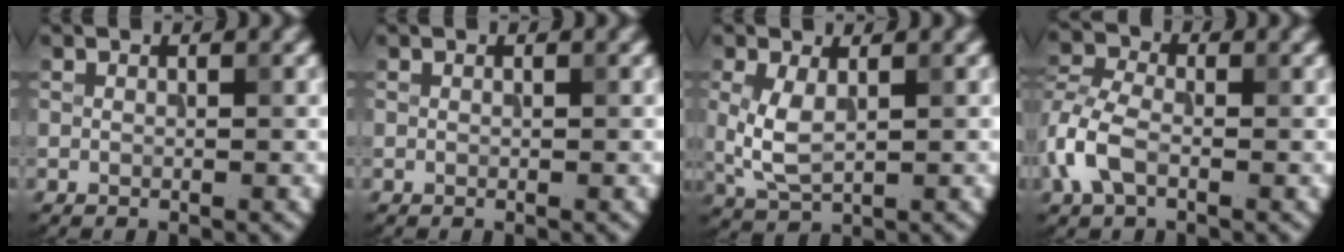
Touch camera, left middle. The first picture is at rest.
{"total": 0.0}
{"total": 3.5, "force": [0.4, 1.8, 3.0], "torque": [-0.070, 0.000, 0.013]}
{"total": 4.3, "force": [-1.4, 2.7, 3.0], "torque": [-0.073, 0.006, -0.040]}